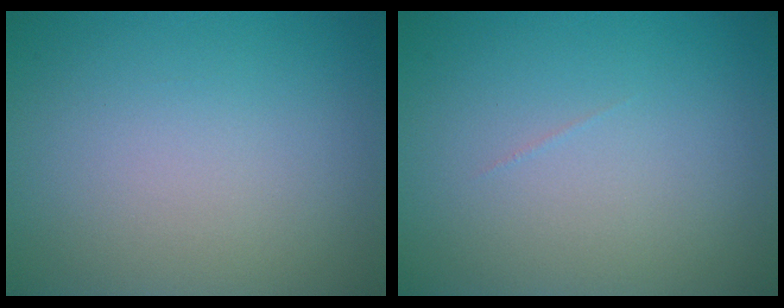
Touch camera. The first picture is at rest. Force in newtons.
{"total": 0.0}